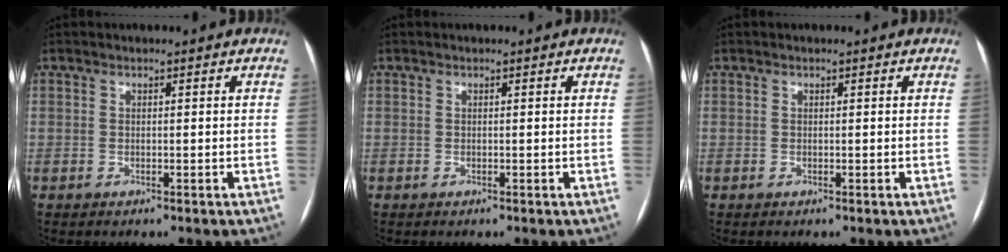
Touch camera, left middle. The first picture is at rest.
{"total": 0.0}
{"total": 0.0}